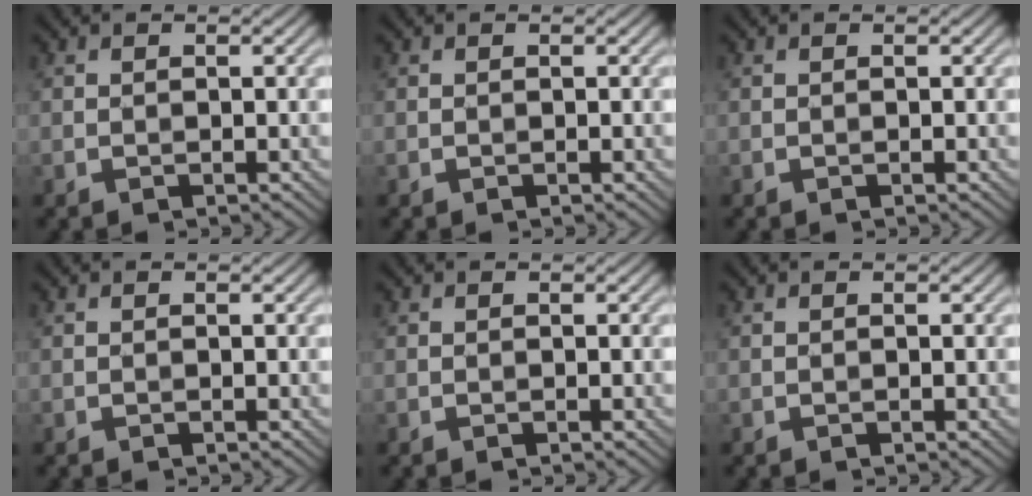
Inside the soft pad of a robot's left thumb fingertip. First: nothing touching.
{"total": 0.0}
{"total": 0.0}
{"total": 0.0}
{"total": 0.0}
{"total": 0.0}